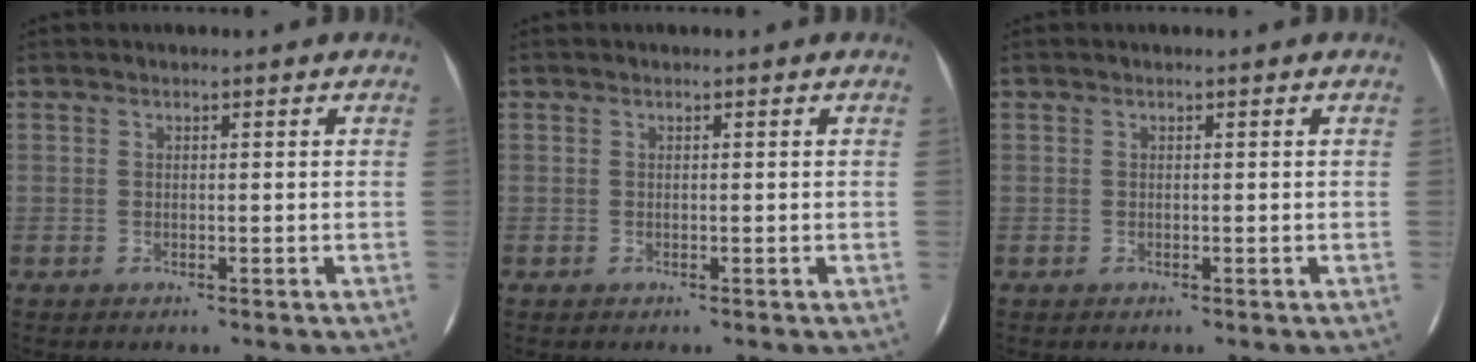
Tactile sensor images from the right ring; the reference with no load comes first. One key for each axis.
{"total": 0.0}
{"total": 0.0}